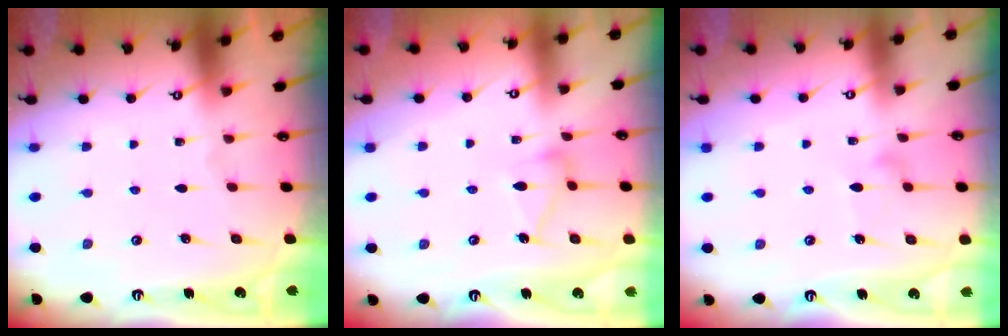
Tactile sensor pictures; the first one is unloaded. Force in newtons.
{"total": 10.1, "press": 10.1, "slide": 0.4}
{"total": 6.6, "press": 6.6, "slide": 0.3}